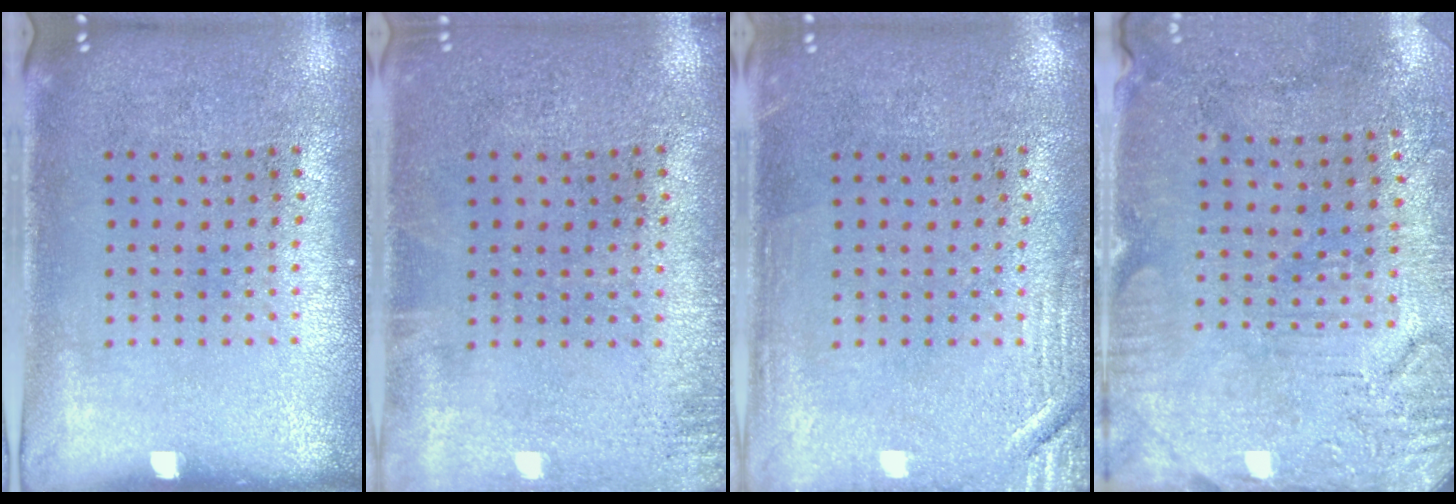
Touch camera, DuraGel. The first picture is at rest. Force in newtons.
{"total": 1.2, "press": 1.1, "slide": 0.2}
{"total": 2.3, "press": 2.2, "slide": 0.4}
{"total": 3.1, "press": 2.6, "slide": 1.7}